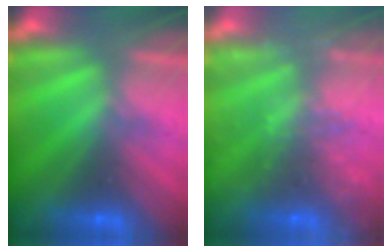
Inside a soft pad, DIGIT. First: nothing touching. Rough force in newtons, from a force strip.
{"total": 5.9}